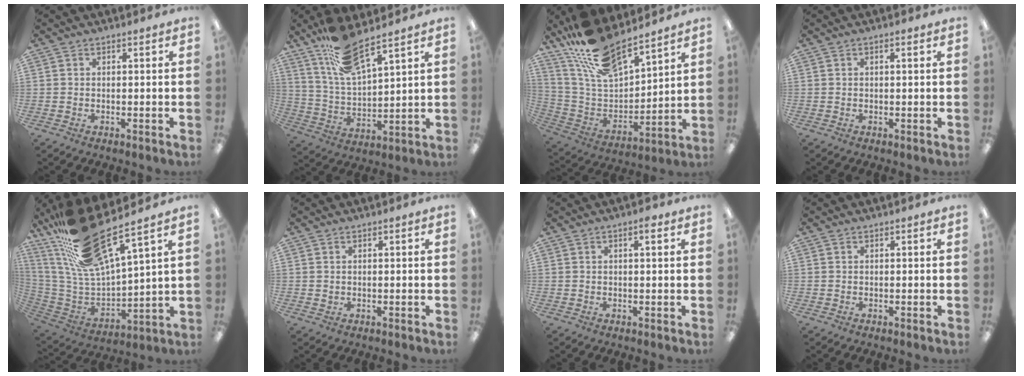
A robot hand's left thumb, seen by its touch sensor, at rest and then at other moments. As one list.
[{"total": 13.6, "force": [10.6, 3.6, 7.9], "torque": [-0.164, -0.047, 0.188]}, {"total": 17.4, "force": [15.1, 5.0, 7.1], "torque": [-0.167, -0.097, 0.275]}, {"total": 1.0, "force": [0.4, 0.2, 0.9], "torque": [-0.018, 0.001, 0.007]}, {"total": 23.8, "force": [17.9, 5.8, 14.5], "torque": [-0.281, -0.116, 0.299]}, {"total": 0.6, "force": [0.5, 0.4, 0.2], "torque": [-0.004, 0.001, 0.008]}, {"total": 2.2, "force": [1.2, 0.5, 1.7], "torque": [-0.021, -0.003, 0.016]}, {"total": 0.0}]